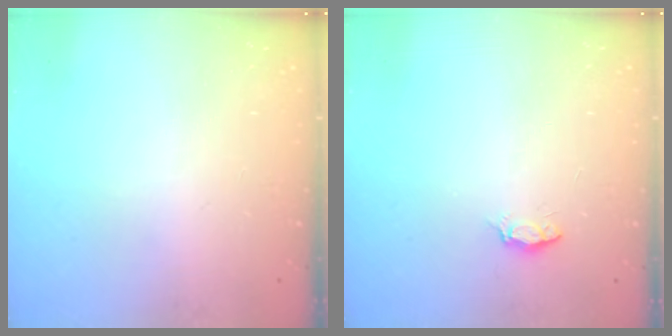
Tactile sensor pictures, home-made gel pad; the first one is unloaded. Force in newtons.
{"total": 3.5, "press": 3.5, "slide": 0.5}